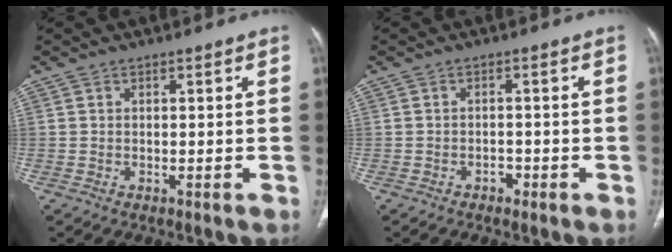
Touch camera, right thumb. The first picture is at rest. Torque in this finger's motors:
{"motor_torque": [0.67, -0.14, 0.33, -0.23, -0.02]}